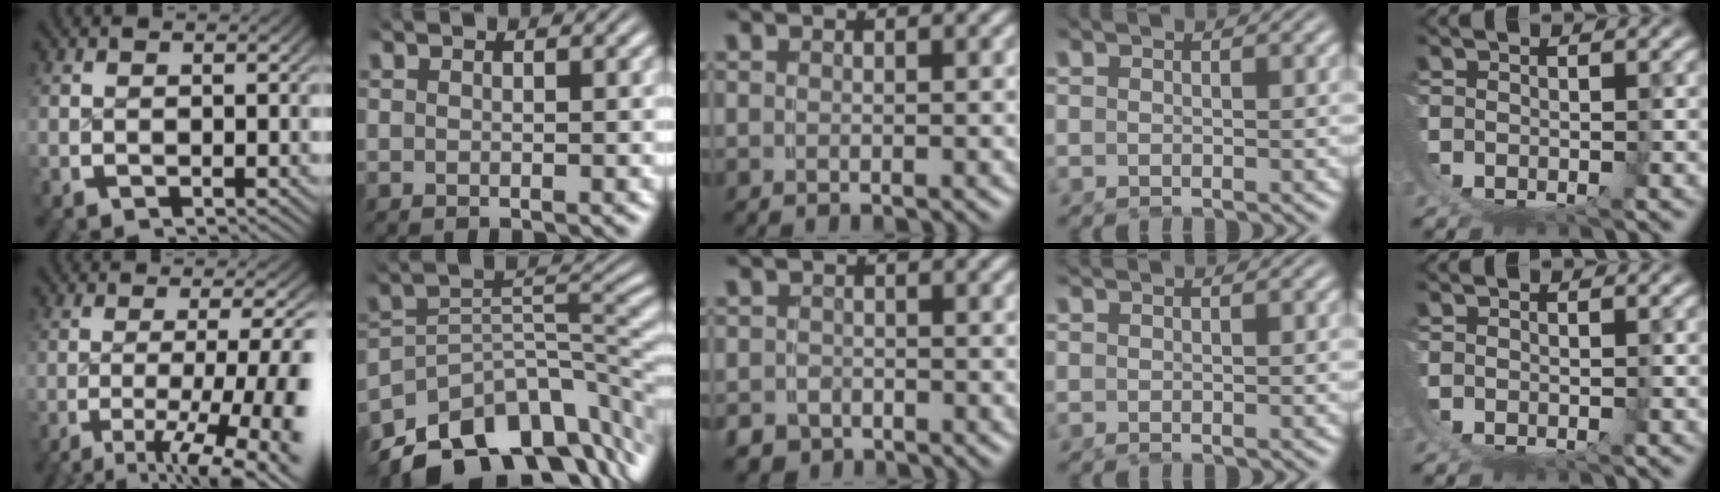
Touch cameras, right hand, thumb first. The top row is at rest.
{"thumb": {"total": 10.0, "force": [-4.0, 4.3, 8.1], "torque": [-0.138, -0.028, -0.045]}, "index": {"total": 14.7, "force": [-8.9, 7.9, 8.7], "torque": [-0.122, -0.036, -0.127]}, "middle": {"total": 3.0, "force": [-2.4, 1.7, 0.1], "torque": [-0.001, -0.018, -0.036]}, "ring": {"total": 0.9, "force": [0.7, -0.5, -0.1], "torque": [0.008, 0.003, 0.017]}}